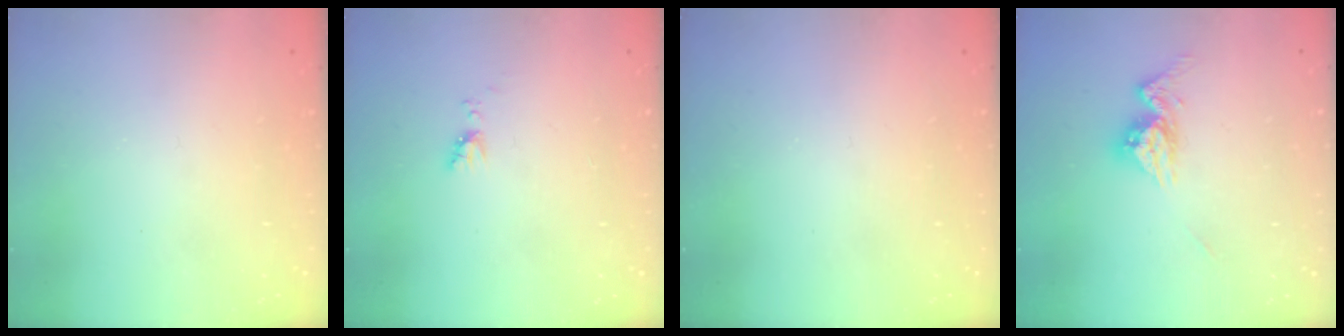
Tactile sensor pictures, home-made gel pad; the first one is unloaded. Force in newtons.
{"total": 3.7, "press": 3.6, "slide": 0.7}
{"total": 0.0}
{"total": 9.4, "press": 9.4, "slide": 0.8}